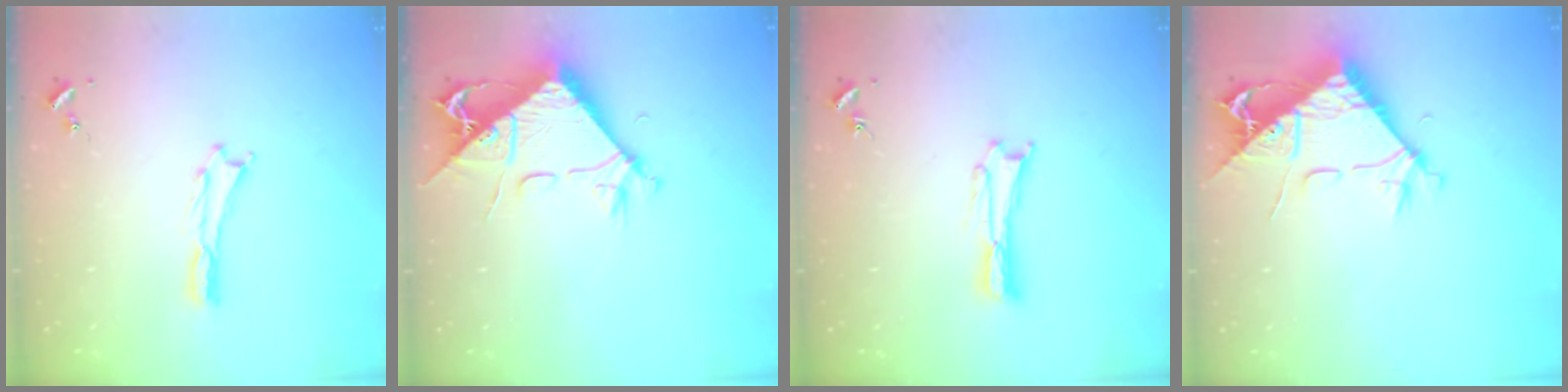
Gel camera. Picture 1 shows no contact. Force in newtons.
{"total": 9.5, "press": 9.4, "slide": 1.2}
{"total": 0.5, "press": 0.5, "slide": 0.2}
{"total": 8.7, "press": 8.6, "slide": 1.0}